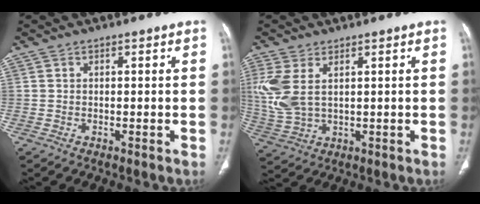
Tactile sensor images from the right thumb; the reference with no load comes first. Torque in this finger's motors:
{"motor_torque": [-0.11, 0.35, 0.46, 0.84, 0.14]}